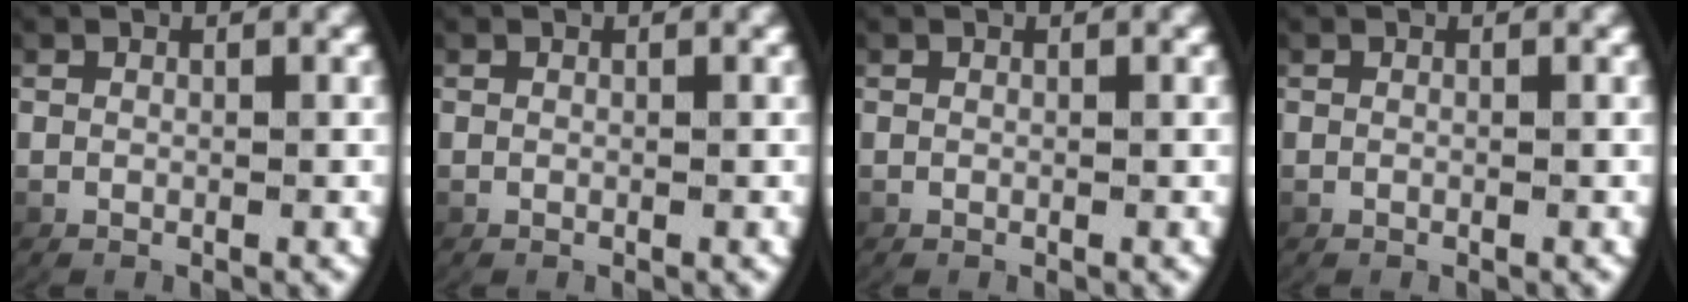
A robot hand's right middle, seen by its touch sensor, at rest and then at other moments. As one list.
[{"total": 0.0}, {"total": 0.0}, {"total": 0.0}]